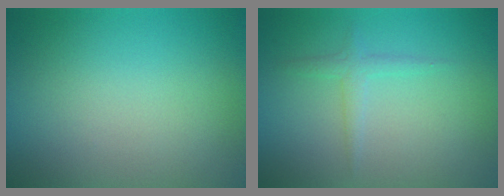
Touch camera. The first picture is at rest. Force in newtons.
{"total": 1.3, "press": 1.3, "slide": 0.0}